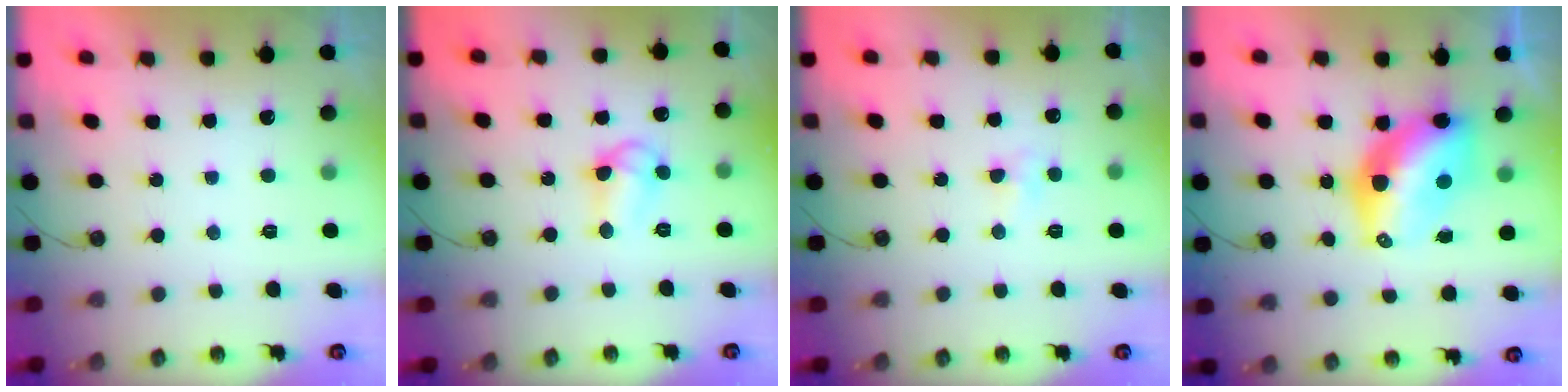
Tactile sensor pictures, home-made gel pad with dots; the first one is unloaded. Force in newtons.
{"total": 8.2, "press": 8.2, "slide": 0.4}
{"total": 4.8, "press": 4.7, "slide": 0.6}
{"total": 10.7, "press": 10.7, "slide": 0.9}